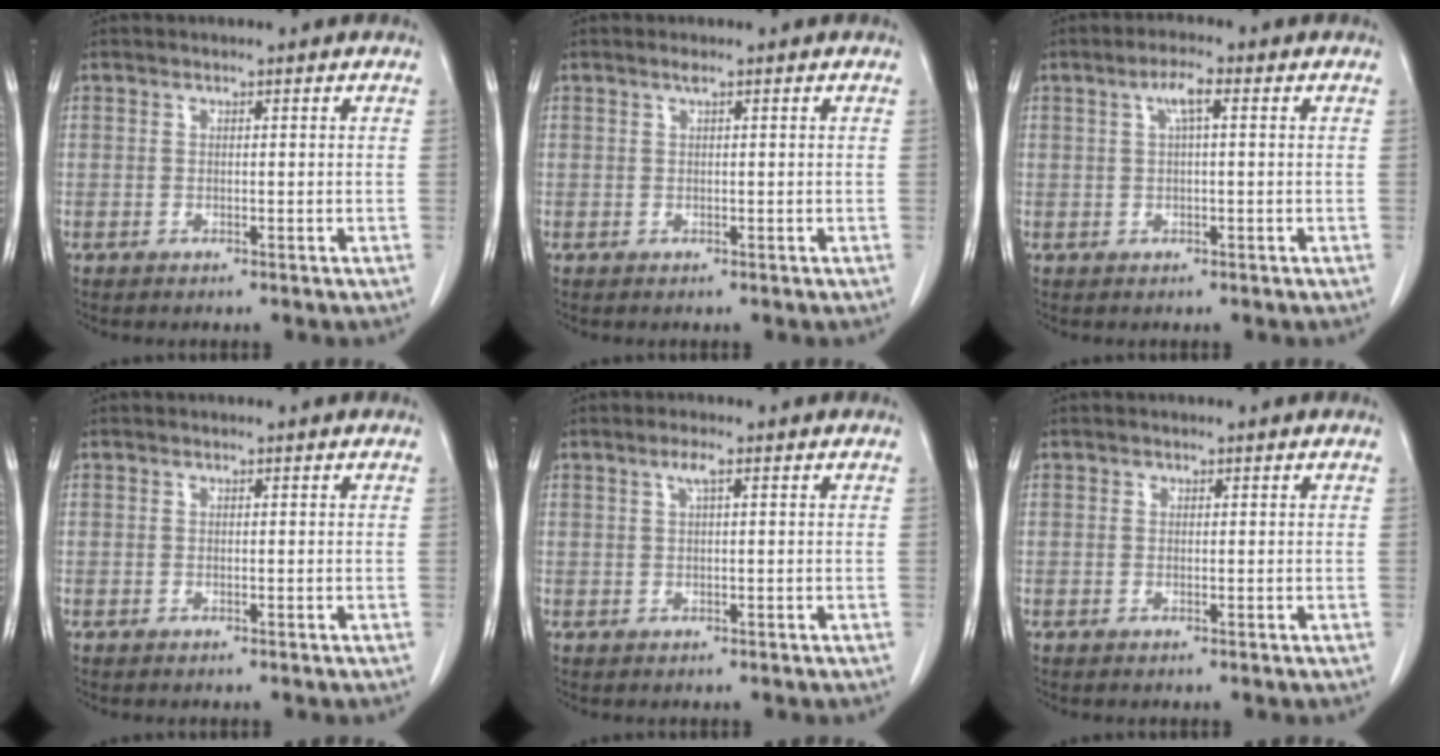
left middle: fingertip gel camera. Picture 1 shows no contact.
{"total": 0.6, "force": [0.3, -0.1, 0.5], "torque": [-0.012, 0.003, 0.008]}
{"total": 3.0, "force": [0.9, 0.4, 2.8], "torque": [-0.056, 0.010, 0.017]}
{"total": 0.0}
{"total": 1.7, "force": [0.8, 0.1, 1.5], "torque": [-0.033, 0.005, 0.014]}
{"total": 0.0}